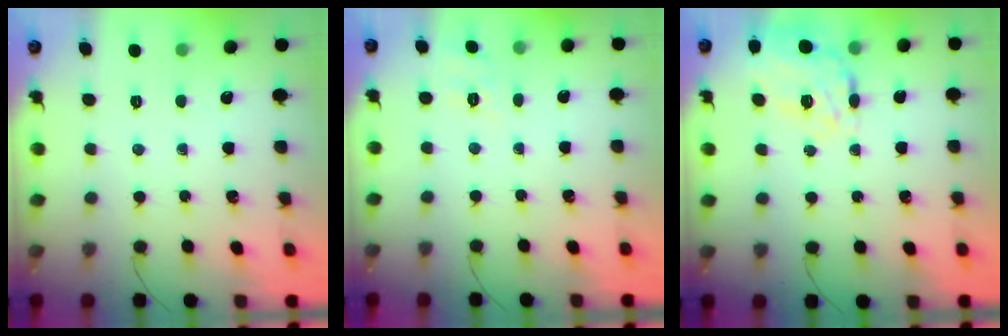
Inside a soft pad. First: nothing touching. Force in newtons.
{"total": 6.9, "press": 6.7, "slide": 1.9}
{"total": 14.6, "press": 14.1, "slide": 3.9}